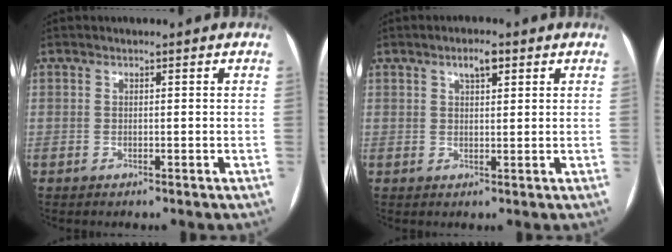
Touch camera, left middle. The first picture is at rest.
{"total": 2.9, "force": [1.6, 1.0, 2.2], "torque": [-0.038, 0.006, 0.027]}